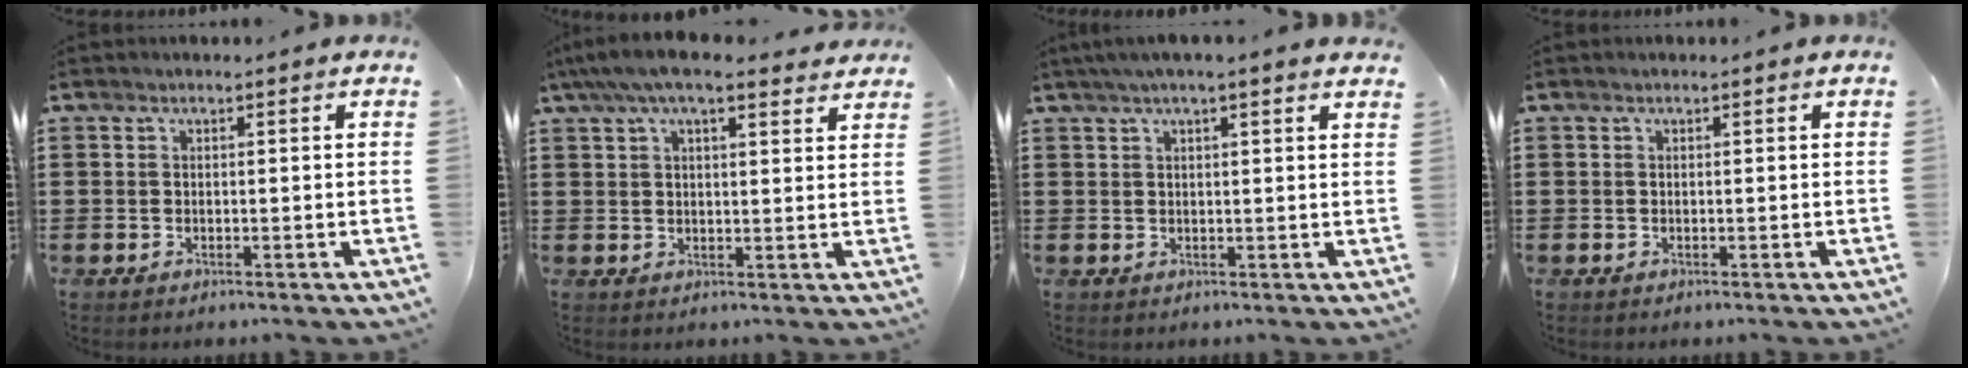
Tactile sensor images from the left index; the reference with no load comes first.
{"total": 6.5, "force": [4.9, 1.5, 3.9], "torque": [-0.087, -0.004, 0.089]}
{"total": 2.5, "force": [1.8, 0.2, 1.7], "torque": [-0.036, 0.004, 0.032]}
{"total": 0.0}